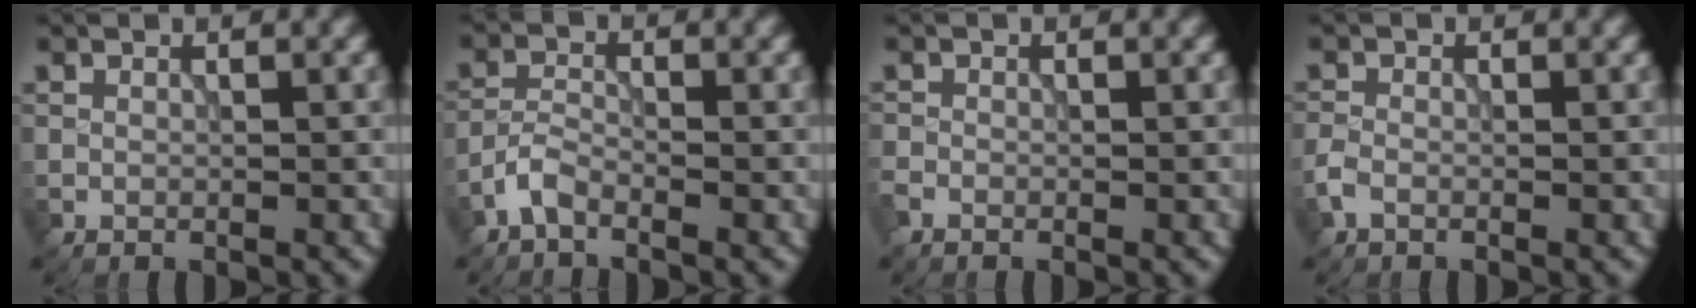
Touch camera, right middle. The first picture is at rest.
{"total": 2.0, "force": [-1.5, 0.6, 1.1], "torque": [-0.025, 0.005, -0.041]}
{"total": 1.0, "force": [-0.9, 0.4, 0.3], "torque": [-0.008, -0.003, -0.024]}
{"total": 1.4, "force": [-0.8, 0.8, 0.8], "torque": [-0.019, 0.001, -0.023]}